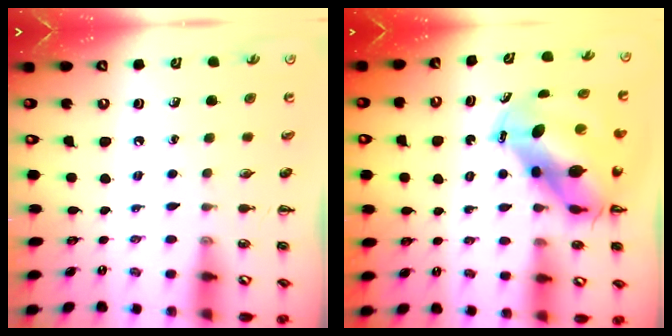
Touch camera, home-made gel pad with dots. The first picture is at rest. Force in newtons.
{"total": 11.2, "press": 10.8, "slide": 3.0}